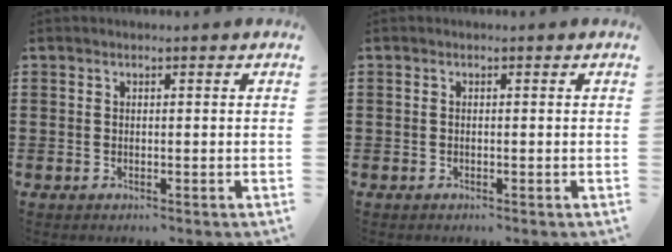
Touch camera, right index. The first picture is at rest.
{"total": 0.0}